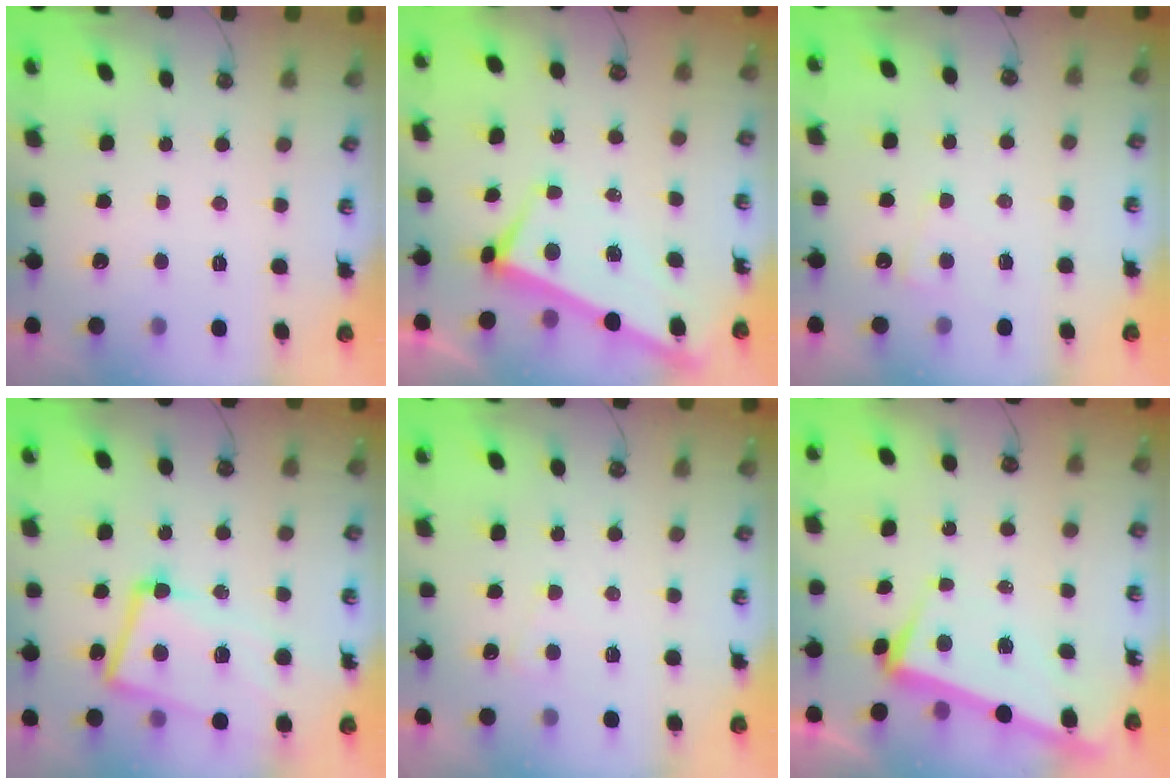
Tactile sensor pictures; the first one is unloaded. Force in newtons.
{"total": 2.8, "press": 2.7, "slide": 0.9}
{"total": 2.1, "press": 2.0, "slide": 0.5}
{"total": 10.7, "press": 10.5, "slide": 2.3}
{"total": 5.0, "press": 5.0, "slide": 0.4}
{"total": 3.8, "press": 3.5, "slide": 1.5}